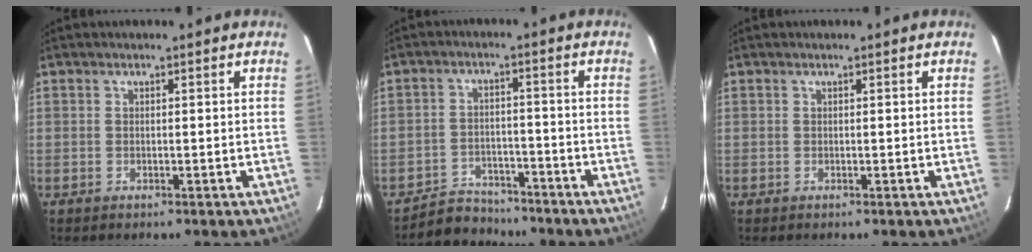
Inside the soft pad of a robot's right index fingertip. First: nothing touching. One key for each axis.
{"total": 7.0, "fx": -6.1, "fy": 3.4, "fz": 0.1, "tx": -0.021, "ty": 0.018, "tz": -0.094}
{"total": 0.0}